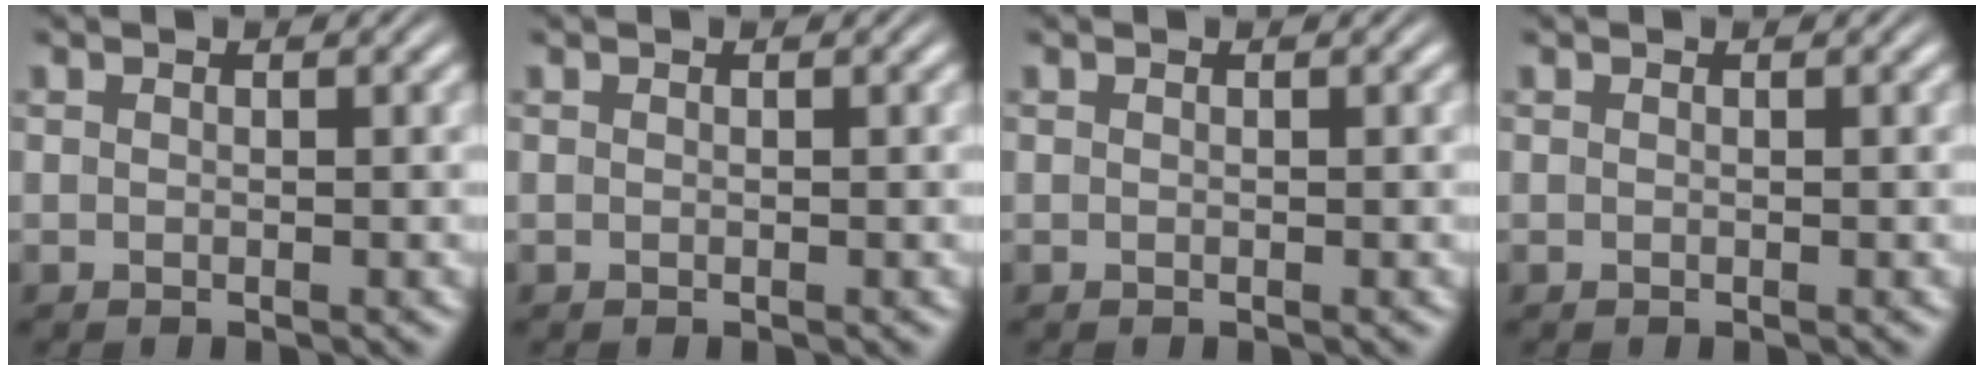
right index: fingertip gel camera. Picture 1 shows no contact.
{"total": 0.7, "force": [-0.1, -0.7, -0.3], "torque": [0.010, -0.009, 0.005]}
{"total": 0.0}
{"total": 0.0}